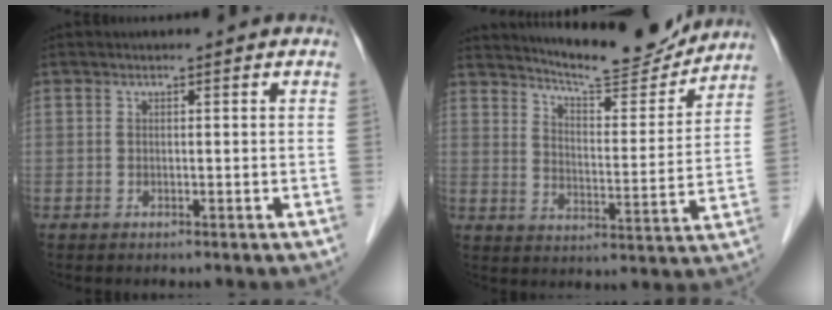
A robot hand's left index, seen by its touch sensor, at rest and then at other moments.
{"total": 13.9, "force": [13.3, 1.1, 3.8], "torque": [-0.062, -0.018, 0.191]}